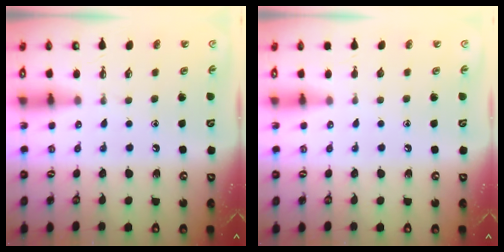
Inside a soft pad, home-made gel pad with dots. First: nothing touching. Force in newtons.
{"total": 0.0}